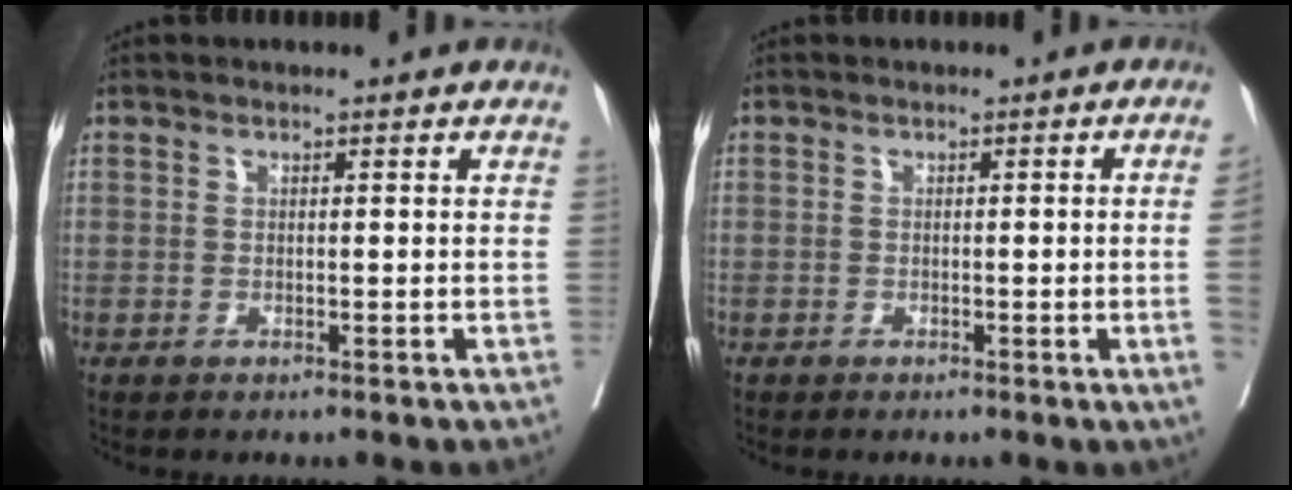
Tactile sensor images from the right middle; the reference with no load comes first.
{"total": 2.6, "force": [-0.4, -0.9, 2.4], "torque": [-0.029, -0.003, -0.004]}